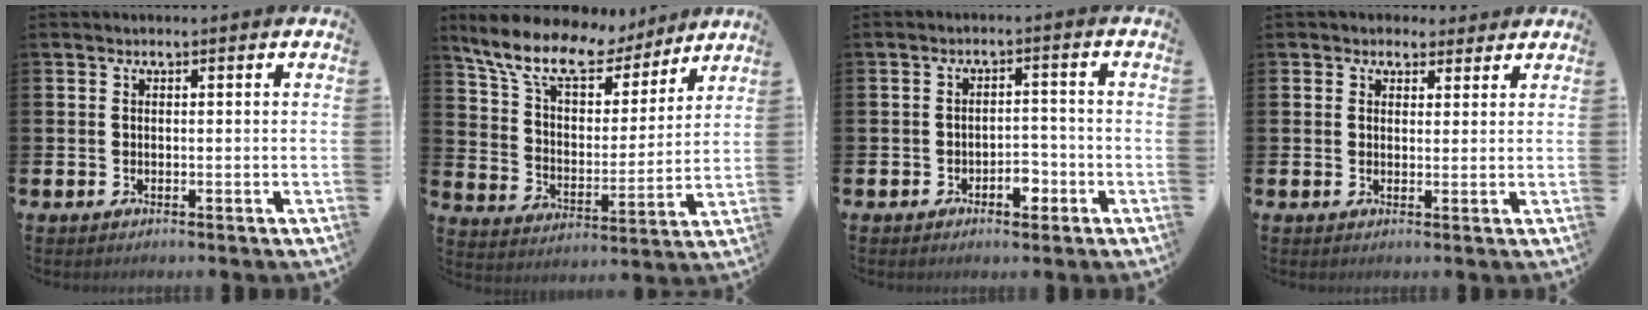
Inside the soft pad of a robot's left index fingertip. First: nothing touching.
{"total": 12.3, "force": [10.2, 4.6, 5.0], "torque": [-0.130, -0.058, 0.178]}
{"total": 2.8, "force": [-1.7, 1.6, 1.5], "torque": [-0.023, 0.001, -0.037]}
{"total": 3.1, "force": [2.7, 1.5, -0.2], "torque": [0.017, -0.014, 0.047]}